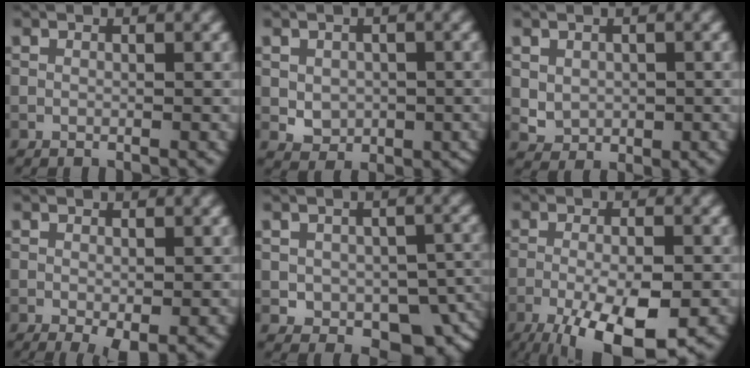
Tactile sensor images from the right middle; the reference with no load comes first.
{"total": 3.0, "force": [-0.1, 2.5, 1.7], "torque": [-0.026, -0.008, 0.005]}
{"total": 2.2, "force": [0.3, 1.9, 1.0], "torque": [-0.019, -0.007, 0.011]}
{"total": 1.8, "force": [-0.6, 0.6, 1.6], "torque": [-0.026, -0.008, -0.007]}
{"total": 7.6, "force": [-2.1, 5.1, 5.1], "torque": [-0.067, -0.021, -0.022]}
{"total": 9.6, "force": [-5.0, 2.9, 7.7], "torque": [-0.139, -0.017, -0.084]}